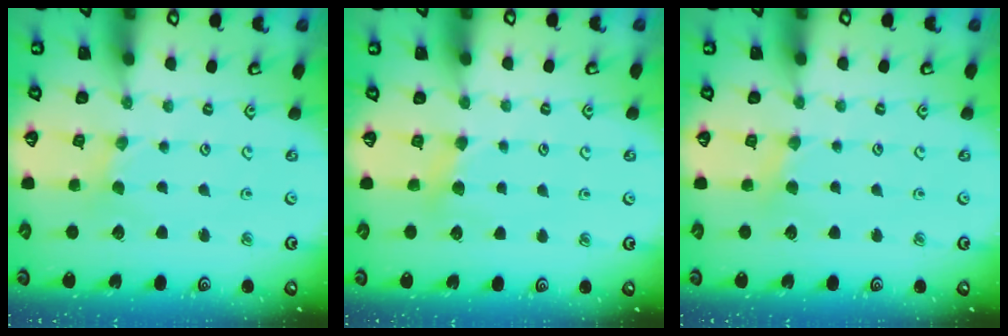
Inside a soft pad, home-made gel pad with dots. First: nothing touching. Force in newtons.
{"total": 4.3, "press": 4.2, "slide": 0.5}
{"total": 2.6, "press": 2.6, "slide": 0.5}